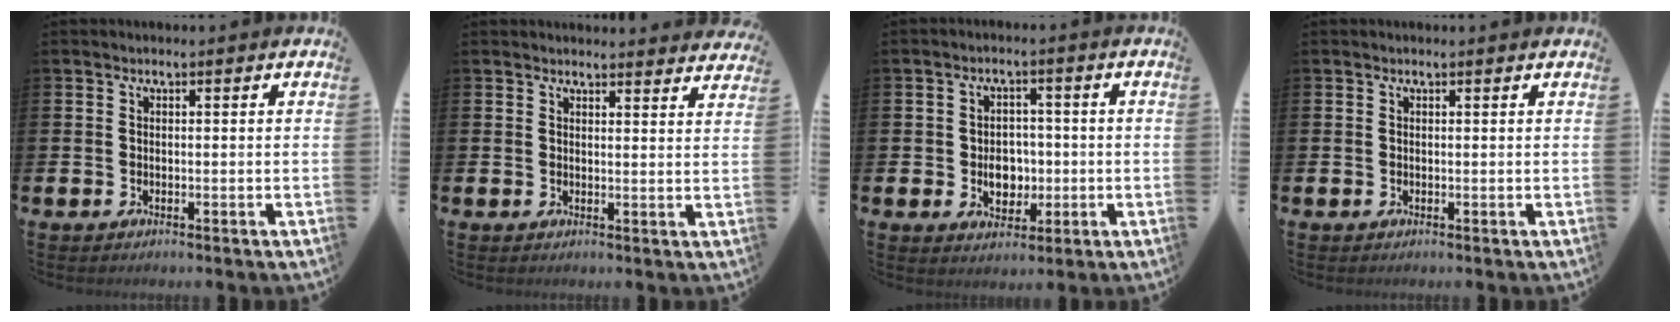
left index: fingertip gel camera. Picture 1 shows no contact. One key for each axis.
{"total": 2.5, "fx": 2.5, "fy": 0.2, "fz": -0.1, "tx": 0.009, "ty": -0.019, "tz": 0.043}
{"total": 4.3, "fx": -0.6, "fy": 3.5, "fz": 2.4, "tx": -0.028, "ty": -0.001, "tz": -0.022}
{"total": 0.0}